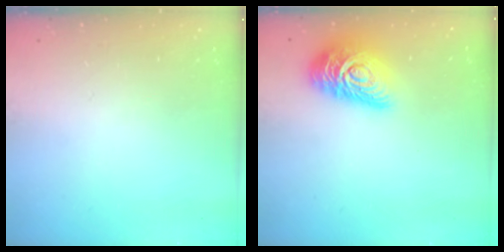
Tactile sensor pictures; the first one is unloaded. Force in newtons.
{"total": 15.9, "press": 15.9, "slide": 1.1}